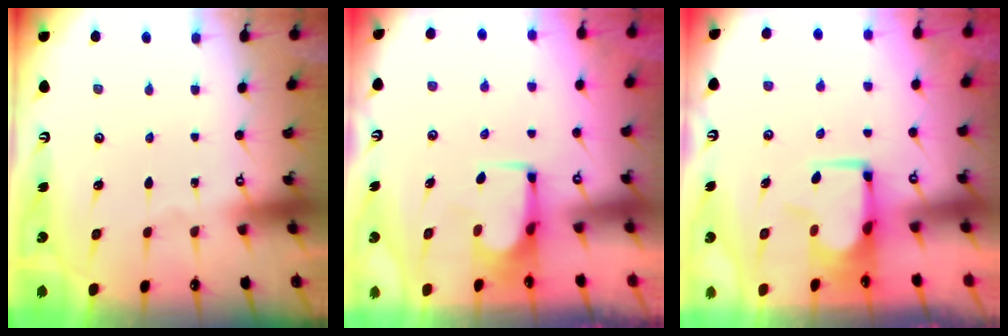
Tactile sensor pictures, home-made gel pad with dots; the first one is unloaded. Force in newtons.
{"total": 0.9, "press": 0.9, "slide": 0.0}
{"total": 5.0, "press": 5.0, "slide": 0.6}